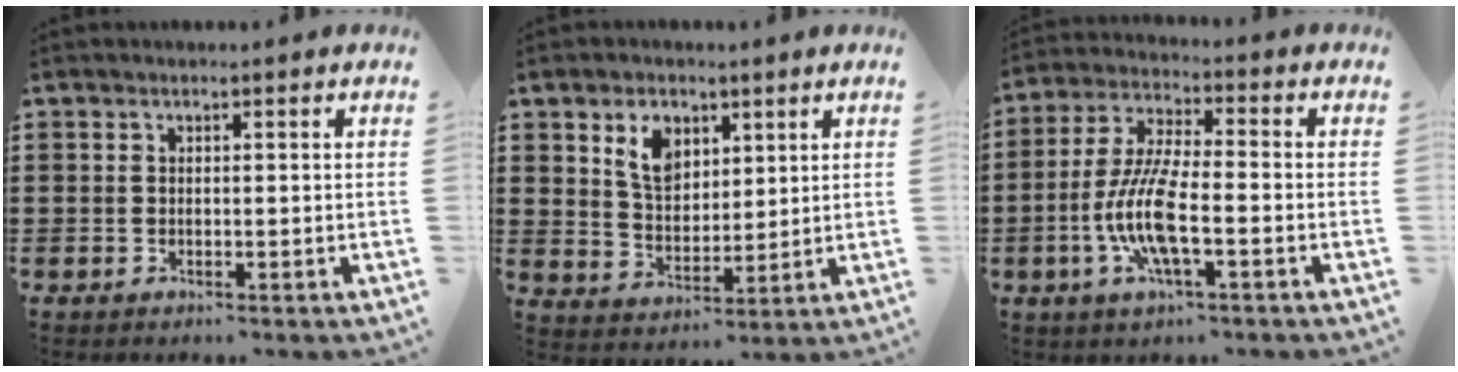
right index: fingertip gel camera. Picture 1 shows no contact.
{"total": 6.3, "force": [3.3, 4.2, 3.2], "torque": [-0.073, 0.011, 0.061]}
{"total": 9.6, "force": [-2.9, 2.3, 8.8], "torque": [-0.200, -0.017, -0.060]}